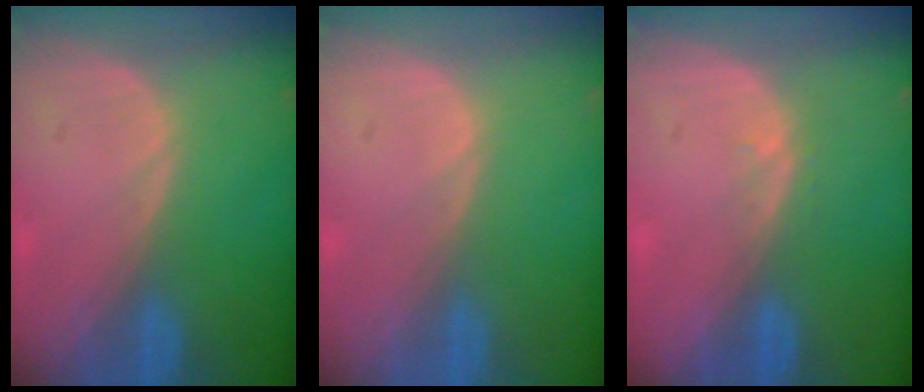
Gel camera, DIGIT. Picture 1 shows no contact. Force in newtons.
{"total": 0.0}
{"total": 1.0, "press": 0.7, "slide": 0.7}